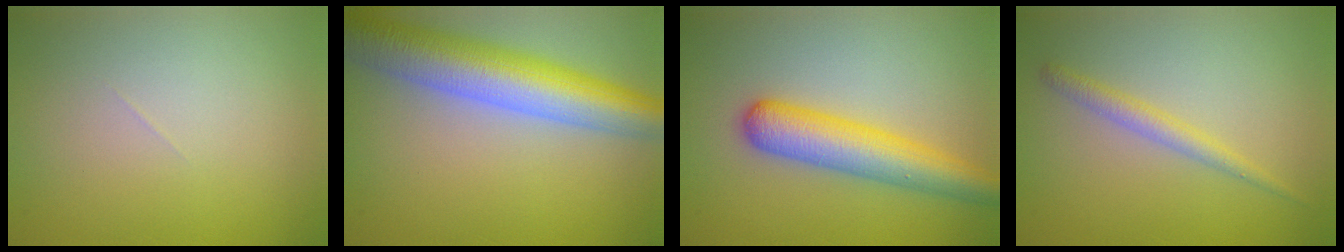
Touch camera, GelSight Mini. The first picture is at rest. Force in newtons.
{"total": 9.5, "press": 9.5, "slide": 0.5}
{"total": 5.5, "press": 5.5, "slide": 0.2}
{"total": 1.8, "press": 1.8, "slide": 0.1}